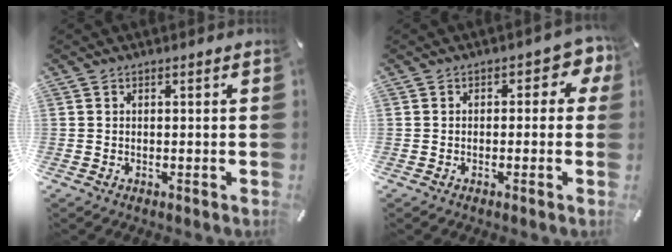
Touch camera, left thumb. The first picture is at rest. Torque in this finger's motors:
{"motor_torque": [0.11, -0.12, 0.20, 0.17, -0.04]}